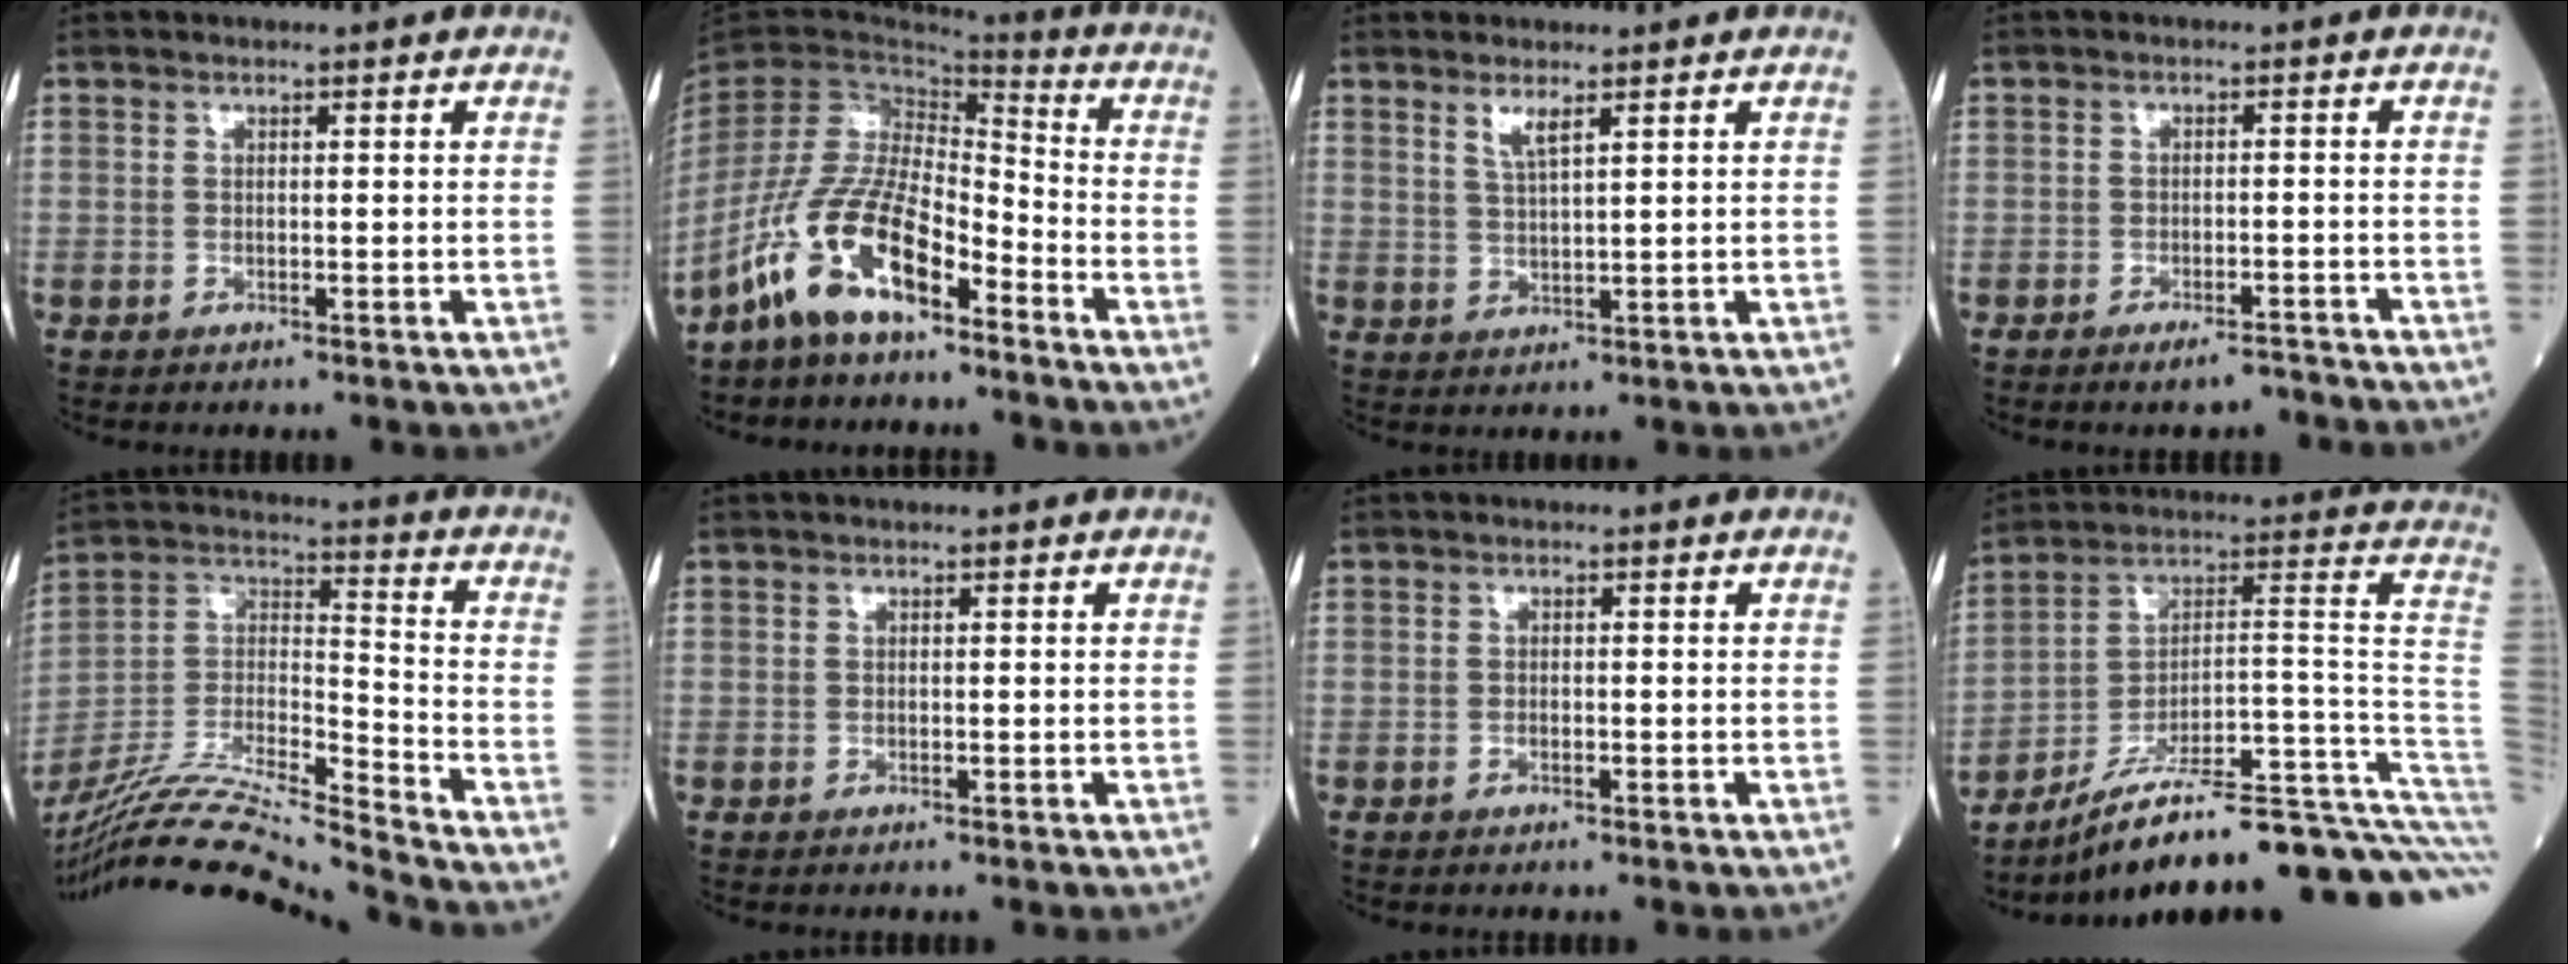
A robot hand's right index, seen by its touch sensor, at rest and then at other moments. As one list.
[{"total": 12.6, "force": [-8.0, 3.9, 8.8], "torque": [-0.191, 0.003, -0.157]}, {"total": 2.8, "force": [1.8, 0.2, 2.1], "torque": [-0.047, -0.005, 0.038]}, {"total": 4.0, "force": [-3.5, 0.8, 1.7], "torque": [-0.019, -0.001, -0.049]}, {"total": 21.2, "force": [-19.5, -1.3, 8.2], "torque": [-0.178, -0.012, -0.350]}, {"total": 0.0}, {"total": 0.7, "force": [-0.4, 0.2, 0.5], "torque": [-0.010, 0.001, -0.005]}, {"total": 29.9, "force": [-23.7, 1.3, 18.3], "torque": [-0.139, 0.021, -0.350]}]